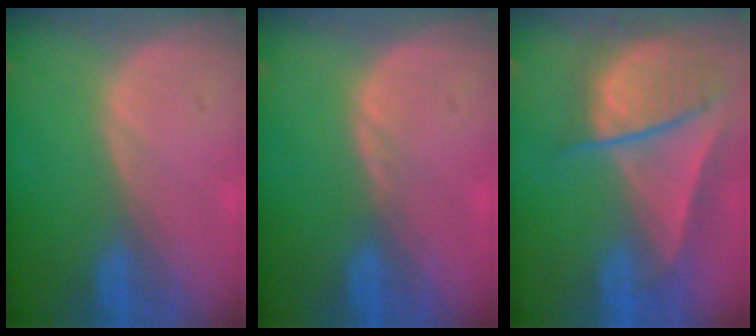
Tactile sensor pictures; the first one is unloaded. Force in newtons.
{"total": 0.7, "press": 0.7, "slide": 0.2}
{"total": 9.2, "press": 8.0, "slide": 4.6}